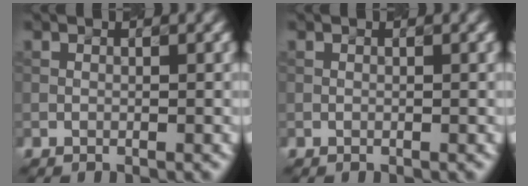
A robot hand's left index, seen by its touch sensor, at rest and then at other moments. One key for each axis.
{"total": 0.0}